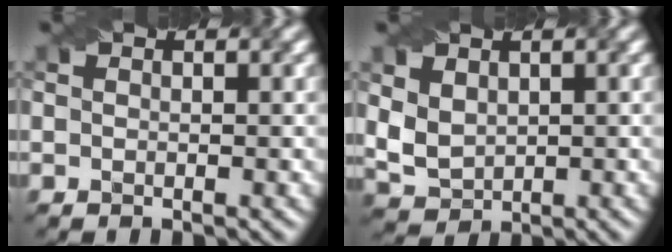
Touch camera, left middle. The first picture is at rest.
{"total": 3.4, "force": [1.1, 2.5, 2.0], "torque": [-0.053, 0.000, 0.028]}